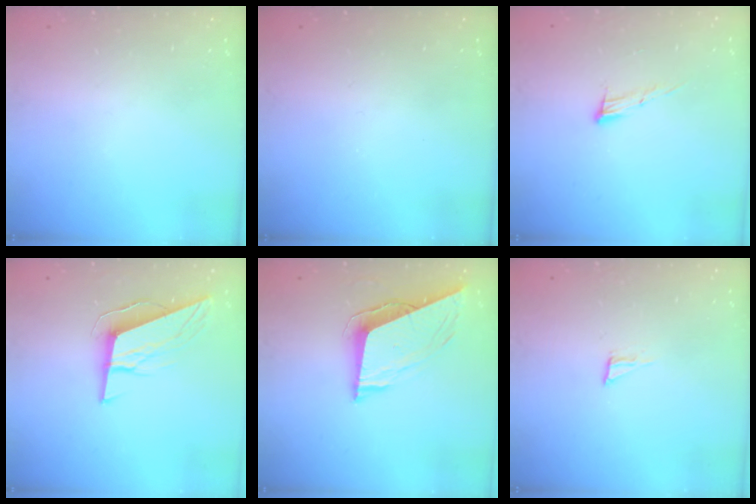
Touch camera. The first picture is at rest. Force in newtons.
{"total": 0.0}
{"total": 8.1, "press": 7.9, "slide": 1.6}
{"total": 10.1, "press": 10.0, "slide": 1.6}
{"total": 8.9, "press": 8.9, "slide": 1.2}
{"total": 3.4, "press": 3.4, "slide": 0.3}